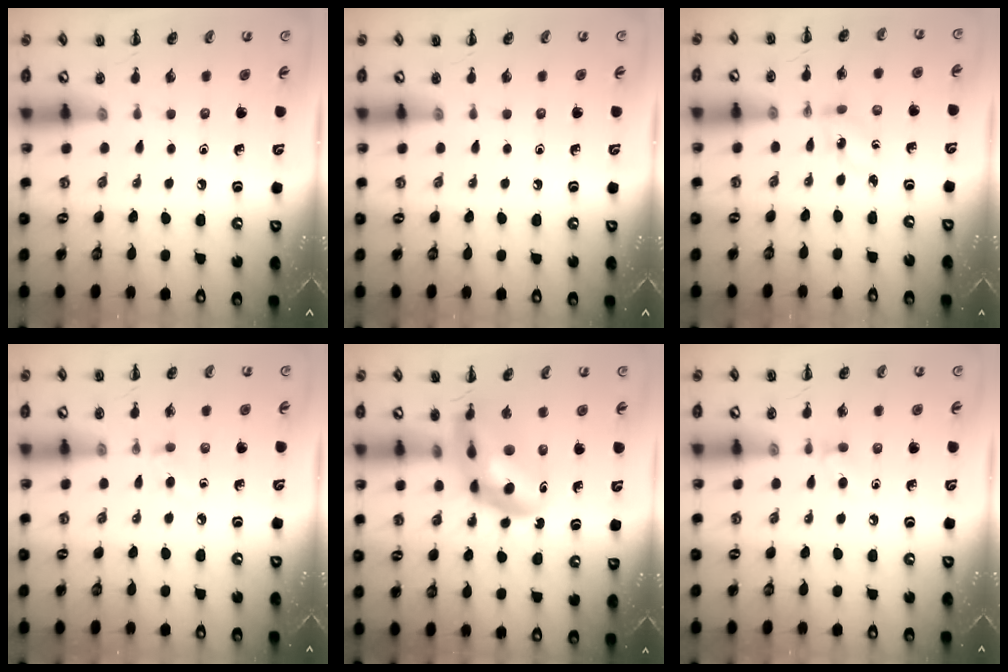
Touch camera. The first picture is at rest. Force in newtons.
{"total": 0.0}
{"total": 1.9, "press": 1.8, "slide": 0.7}
{"total": 1.5, "press": 1.3, "slide": 0.8}
{"total": 12.5, "press": 12.1, "slide": 3.4}
{"total": 4.6, "press": 4.3, "slide": 1.6}